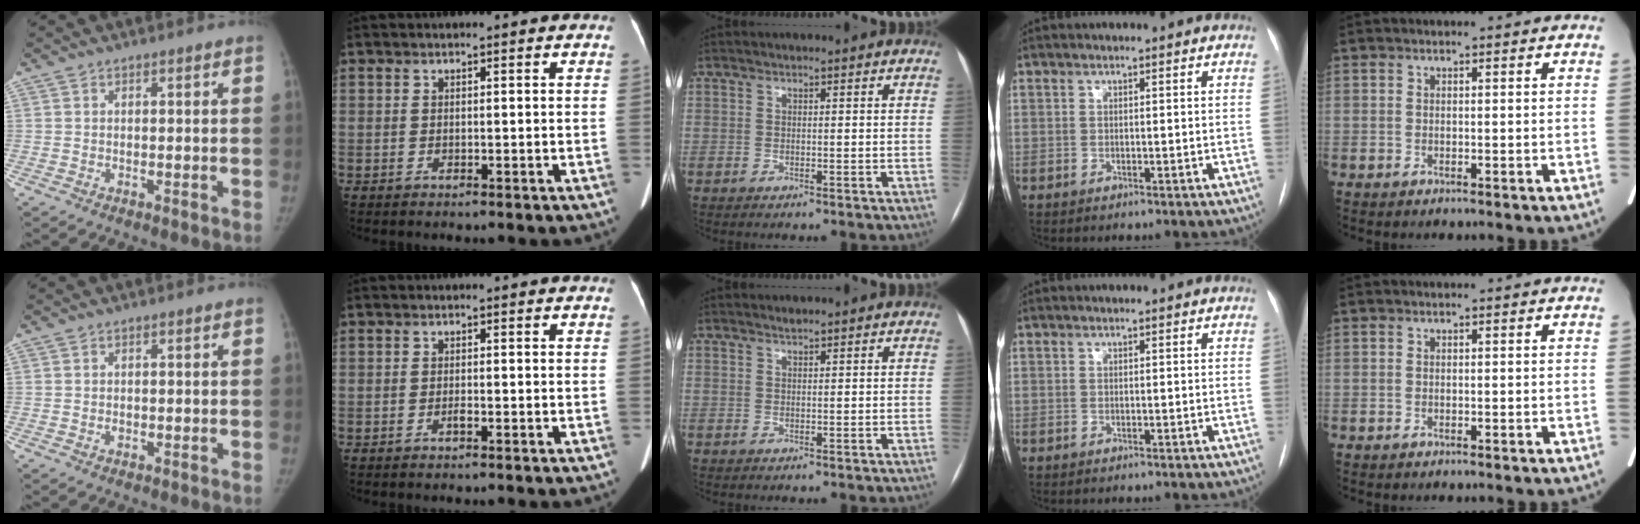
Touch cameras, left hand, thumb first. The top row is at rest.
{"thumb": {"total": 0.7, "force": [-0.3, 0.6, 0.4], "torque": [-0.003, 0.001, -0.003]}, "index": {"total": 0.7, "force": [-0.4, 0.0, 0.5], "torque": [-0.012, -0.001, -0.006]}, "middle": {"total": 0.6, "force": [0.5, 0.0, 0.1], "torque": [-0.005, 0.001, 0.012]}}